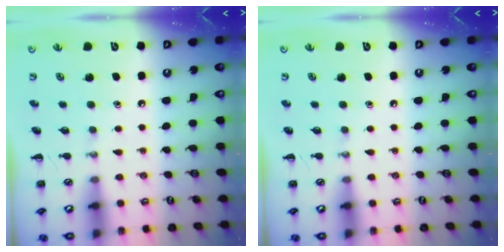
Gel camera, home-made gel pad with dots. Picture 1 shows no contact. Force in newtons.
{"total": 0.0}